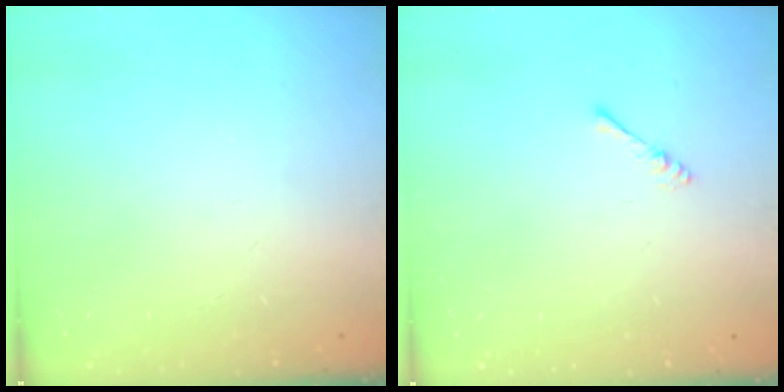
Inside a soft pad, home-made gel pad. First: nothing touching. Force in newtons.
{"total": 2.2, "press": 2.2, "slide": 0.4}